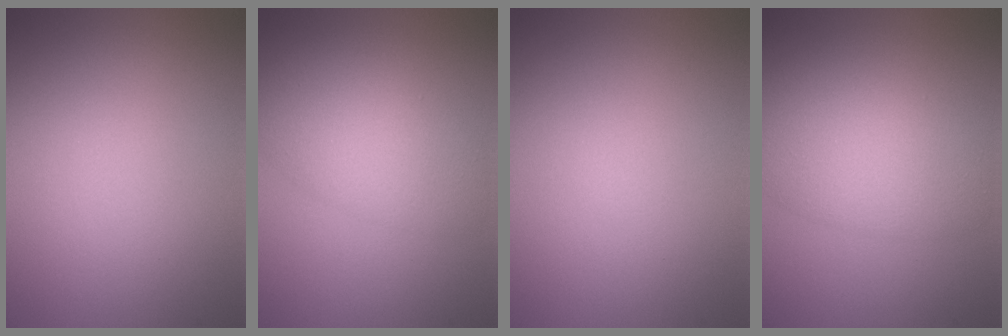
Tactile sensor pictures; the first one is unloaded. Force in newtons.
{"total": 5.0, "press": 5.0, "slide": 0.3}
{"total": 0.0}
{"total": 5.6, "press": 5.6, "slide": 0.3}